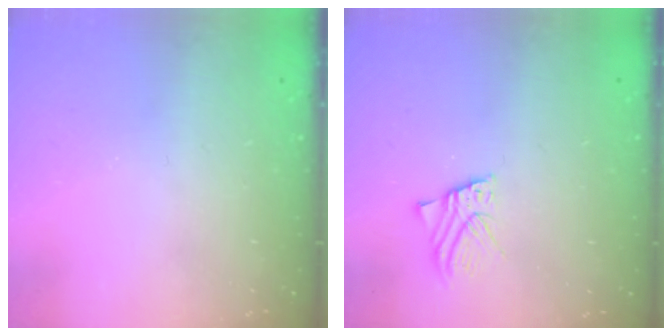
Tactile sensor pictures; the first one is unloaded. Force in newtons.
{"total": 2.6, "press": 2.6, "slide": 0.2}